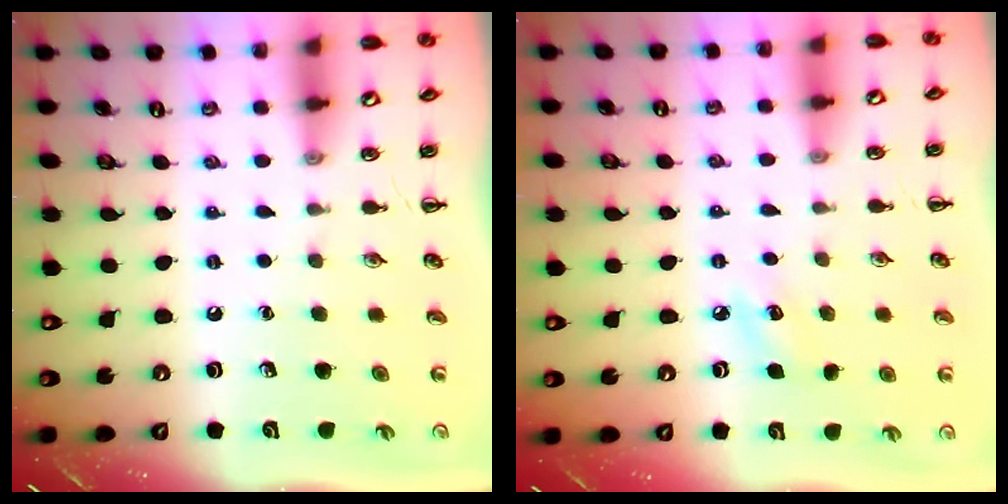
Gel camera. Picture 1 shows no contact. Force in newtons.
{"total": 6.6, "press": 6.3, "slide": 1.7}